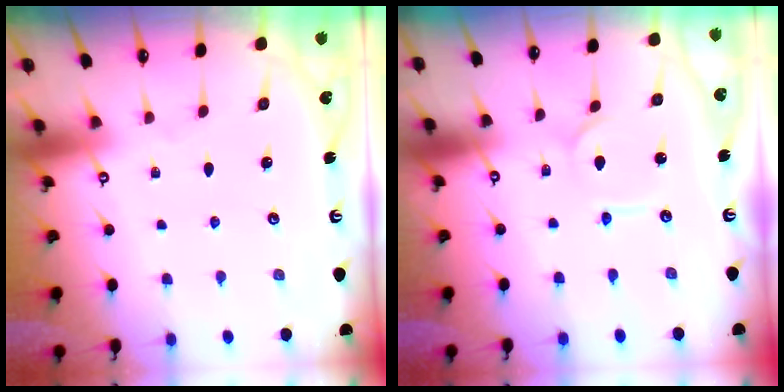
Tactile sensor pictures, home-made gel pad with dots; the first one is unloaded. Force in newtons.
{"total": 2.5, "press": 2.5, "slide": 0.1}